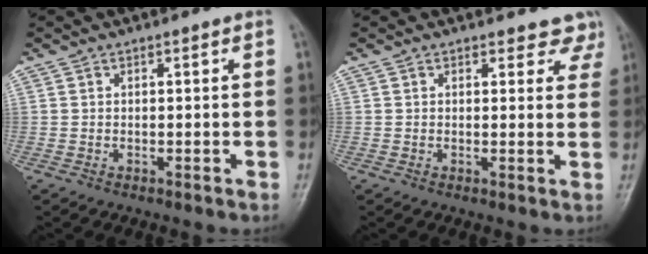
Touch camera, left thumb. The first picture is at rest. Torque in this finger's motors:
{"motor_torque": [0.03, 0.04, -0.38, -0.10, 0.03]}